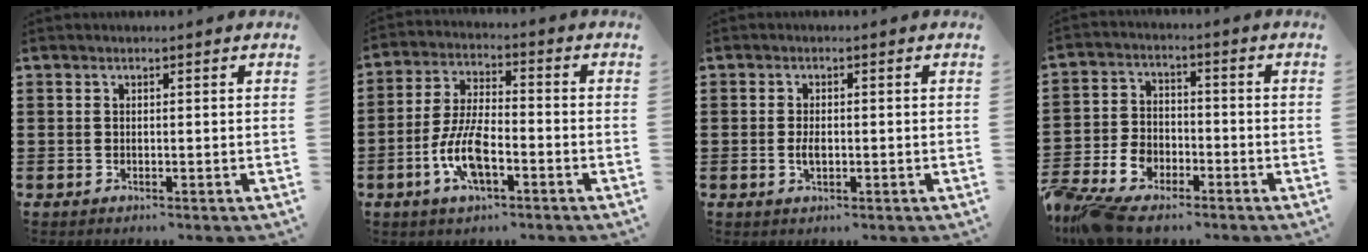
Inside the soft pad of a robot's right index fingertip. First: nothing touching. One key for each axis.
{"total": 9.0, "fx": -3.4, "fy": 3.5, "fz": 7.5, "tx": -0.170, "ty": -0.006, "tz": -0.066}
{"total": 2.3, "fx": -0.4, "fy": 1.0, "fz": 2.0, "tx": -0.038, "ty": 0.001, "tz": -0.007}
{"total": 6.9, "fx": -4.6, "fy": 4.0, "fz": 3.1, "tx": -0.088, "ty": 0.008, "tz": -0.094}